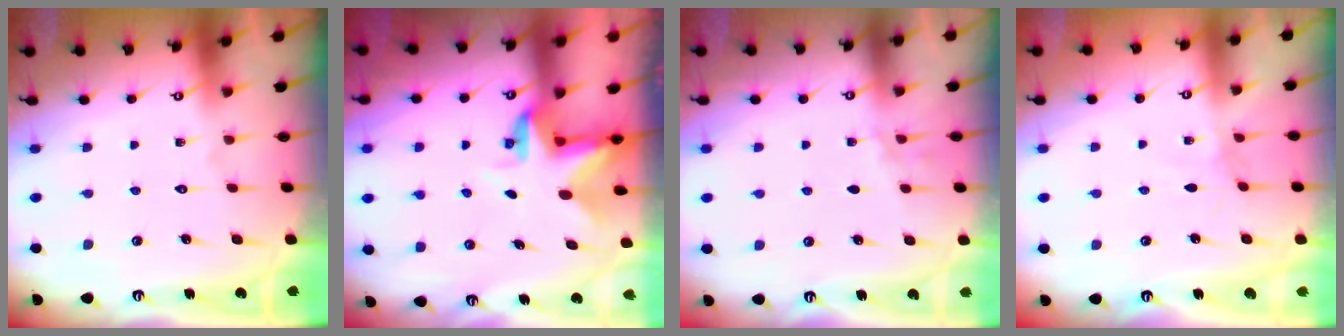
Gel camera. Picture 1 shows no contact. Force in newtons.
{"total": 3.9, "press": 3.9, "slide": 0.3}
{"total": 2.5, "press": 1.6, "slide": 1.8}
{"total": 0.0}